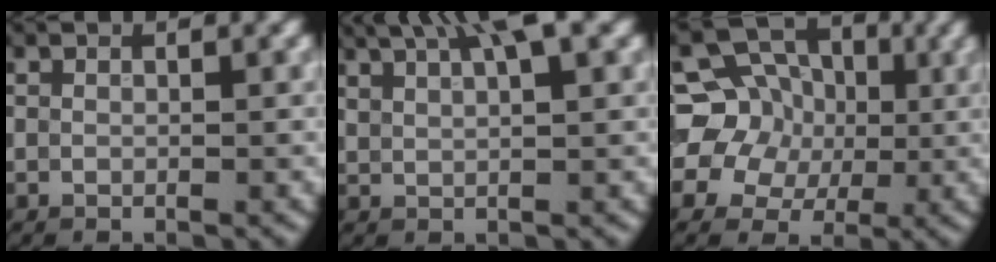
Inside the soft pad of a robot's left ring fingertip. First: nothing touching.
{"total": 5.6, "force": [3.5, 1.4, 4.1], "torque": [-0.049, 0.025, 0.047]}
{"total": 13.9, "force": [3.4, 12.1, 6.1], "torque": [-0.118, 0.044, 0.024]}